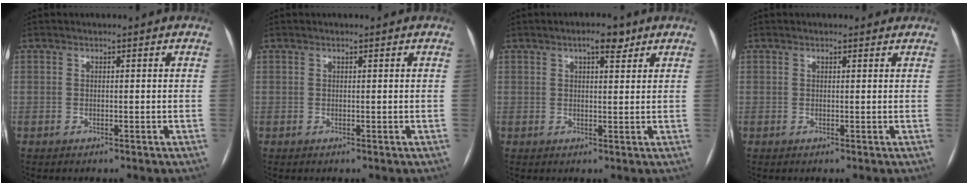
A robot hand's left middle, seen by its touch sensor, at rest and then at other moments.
{"total": 0.0}
{"total": 3.6, "force": [2.3, 1.2, 2.5], "torque": [-0.038, 0.008, 0.033]}
{"total": 1.6, "force": [1.3, 0.7, 0.6], "torque": [-0.011, 0.010, 0.013]}